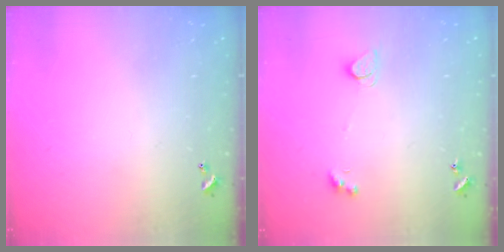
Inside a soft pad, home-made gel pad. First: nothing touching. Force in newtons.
{"total": 2.6, "press": 2.6, "slide": 0.5}